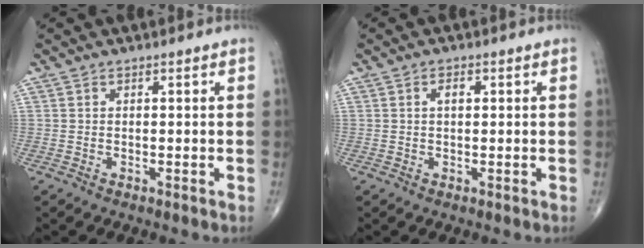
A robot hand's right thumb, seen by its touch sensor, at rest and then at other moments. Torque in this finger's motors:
{"motor_torque": [-0.01, 0.28, 0.22, -0.06, 0.12]}